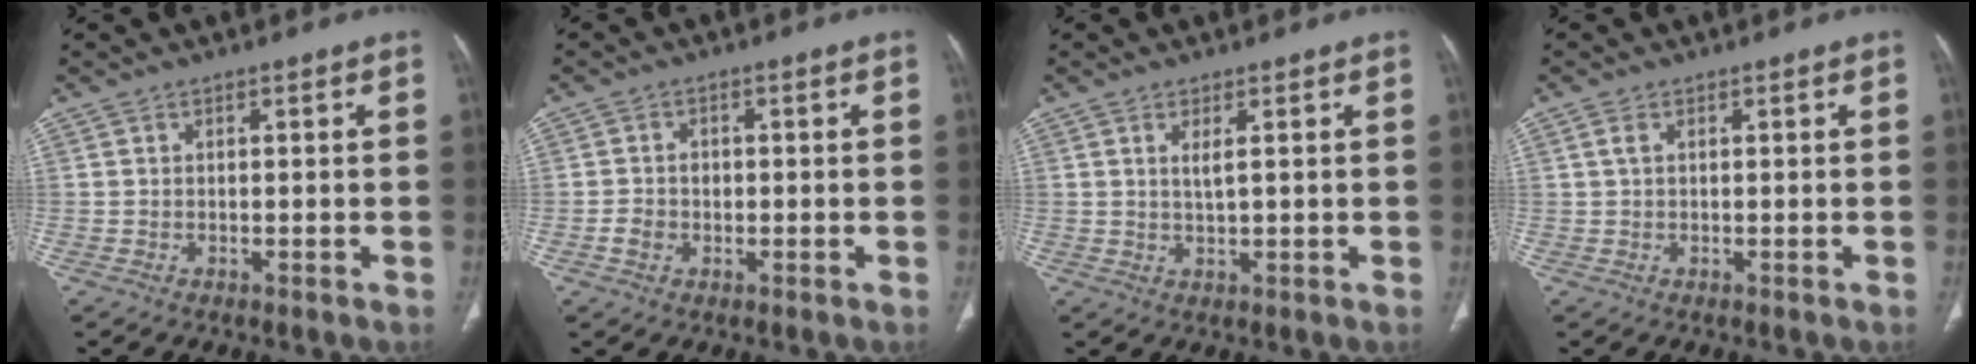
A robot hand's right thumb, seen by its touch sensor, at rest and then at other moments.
{"total": 2.9, "force": [-0.6, 2.4, 1.5], "torque": [-0.023, 0.012, -0.007]}
{"total": 2.2, "force": [0.8, 0.4, 2.0], "torque": [-0.042, -0.008, 0.018]}
{"total": 1.2, "force": [0.4, 0.6, 1.0], "torque": [-0.026, 0.009, 0.010]}